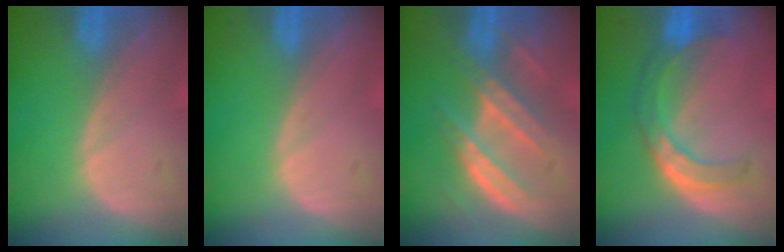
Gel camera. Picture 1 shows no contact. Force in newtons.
{"total": 0.0}
{"total": 7.0, "press": 6.9, "slide": 1.4}
{"total": 7.6, "press": 6.5, "slide": 4.0}